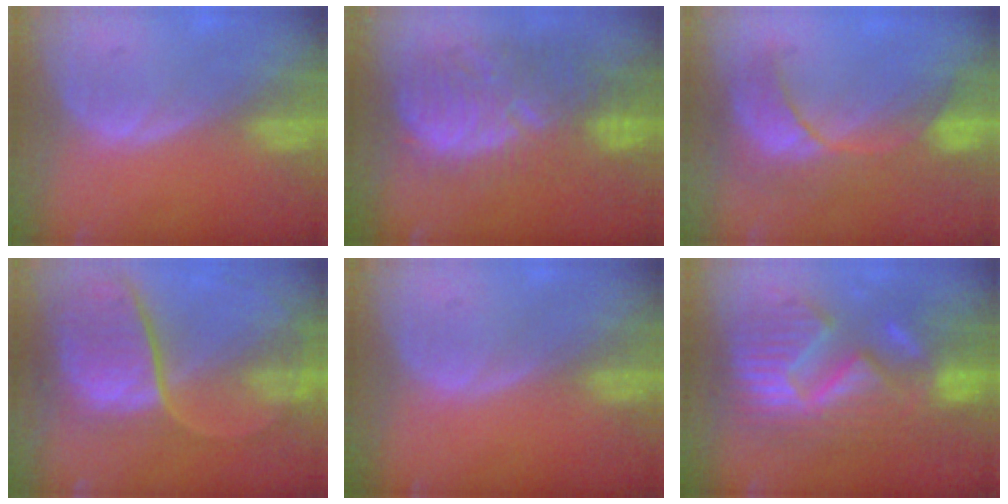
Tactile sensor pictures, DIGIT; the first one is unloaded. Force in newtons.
{"total": 11.3, "press": 10.9, "slide": 3.1}
{"total": 8.1, "press": 8.1, "slide": 0.9}
{"total": 11.9, "press": 9.9, "slide": 6.7}
{"total": 0.0}
{"total": 13.2, "press": 13.1, "slide": 1.3}